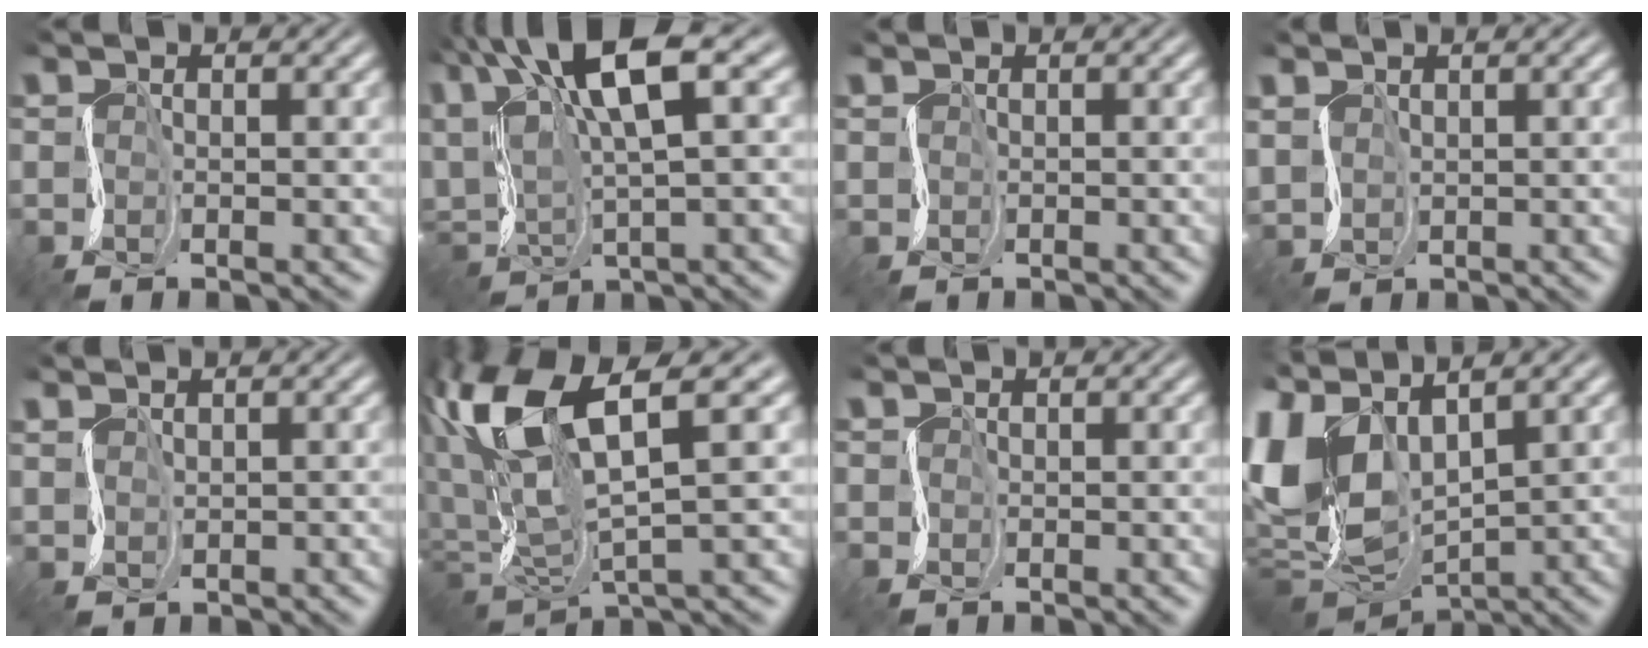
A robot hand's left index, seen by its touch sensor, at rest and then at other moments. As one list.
[{"total": 10.9, "force": [4.7, 3.8, 9.1], "torque": [-0.183, 0.018, 0.083]}, {"total": 0.7, "force": [-0.1, 0.2, -0.7], "torque": [0.014, 0.002, 0.001]}, {"total": 1.3, "force": [0.8, 0.9, -0.6], "torque": [0.006, 0.000, 0.025]}, {"total": 1.0, "force": [0.5, 0.7, -0.4], "torque": [0.012, 0.001, 0.021]}, {"total": 10.0, "force": [4.0, 3.3, 8.6], "torque": [-0.184, 0.017, 0.081]}, {"total": 0.9, "force": [-0.3, 0.7, -0.4], "torque": [0.011, -0.005, 0.000]}, {"total": 11.7, "force": [2.8, 6.9, 8.9], "torque": [-0.239, 0.002, 0.057]}]